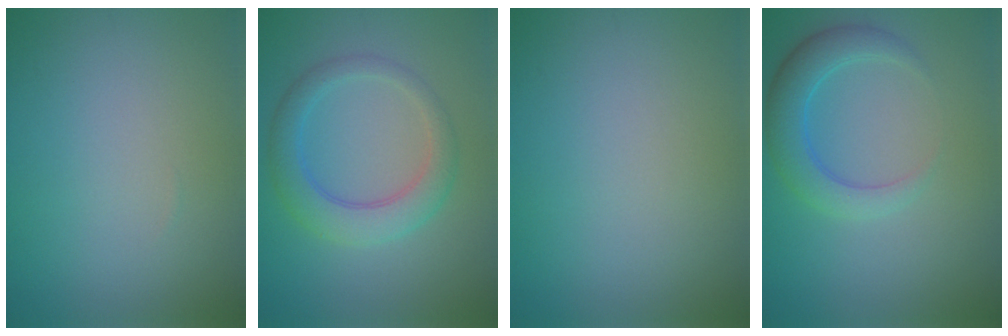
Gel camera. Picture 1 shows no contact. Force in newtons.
{"total": 4.1, "press": 4.1, "slide": 0.2}
{"total": 0.0}
{"total": 3.6, "press": 3.6, "slide": 0.2}